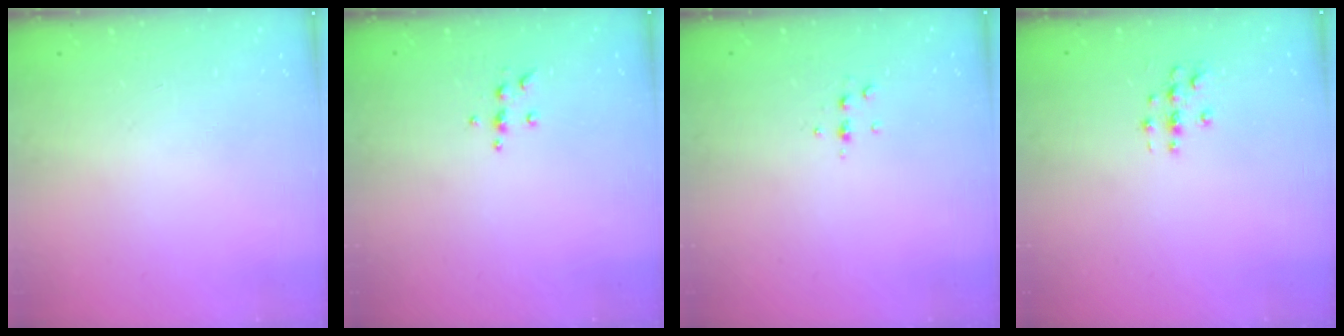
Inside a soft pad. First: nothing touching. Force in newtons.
{"total": 4.9, "press": 4.9, "slide": 0.7}
{"total": 4.7, "press": 4.6, "slide": 1.0}
{"total": 2.8, "press": 2.8, "slide": 0.3}